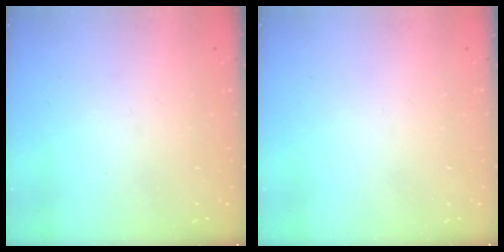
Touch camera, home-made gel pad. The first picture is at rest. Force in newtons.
{"total": 1.5, "press": 1.5, "slide": 0.1}